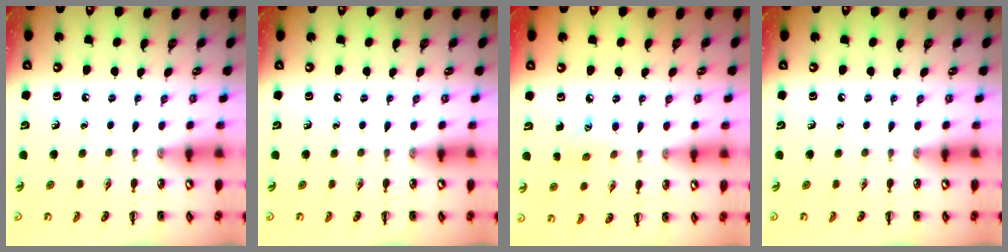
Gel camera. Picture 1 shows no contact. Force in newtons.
{"total": 0.0}
{"total": 5.1, "press": 4.9, "slide": 1.4}
{"total": 0.0}